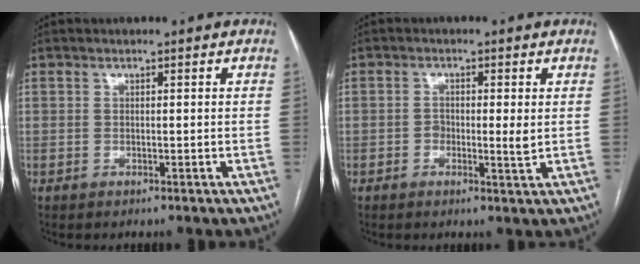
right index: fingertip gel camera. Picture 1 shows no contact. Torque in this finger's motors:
{"motor_torque": [-0.03, 0.17, 0.02, 0.00]}